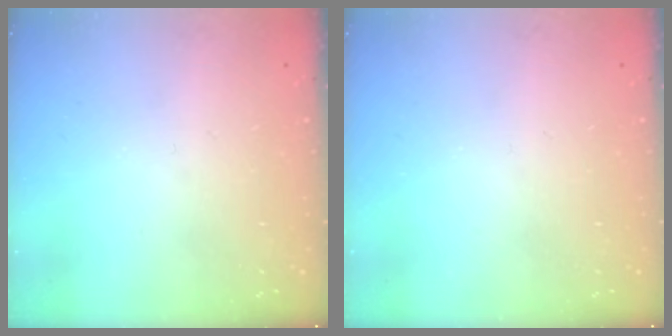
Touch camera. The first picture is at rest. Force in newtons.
{"total": 0.0}